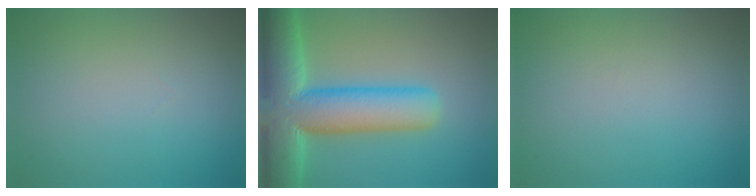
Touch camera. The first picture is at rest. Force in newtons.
{"total": 11.5, "press": 11.4, "slide": 0.7}
{"total": 0.0}